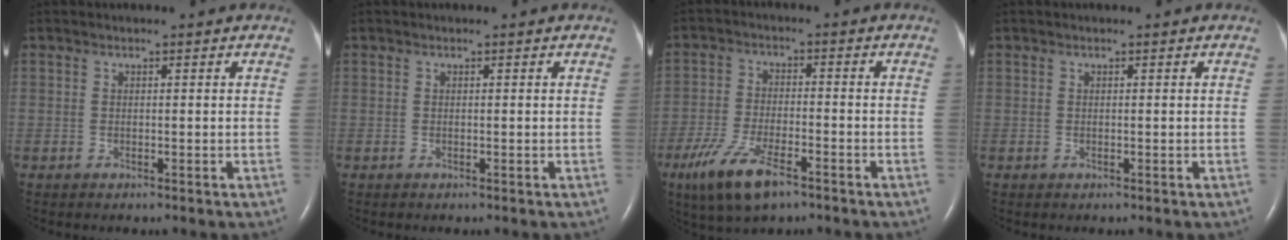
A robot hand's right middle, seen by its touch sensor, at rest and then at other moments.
{"total": 0.0}
{"total": 9.4, "force": [-5.8, 2.7, 6.9], "torque": [-0.144, -0.017, -0.102]}
{"total": 0.0}